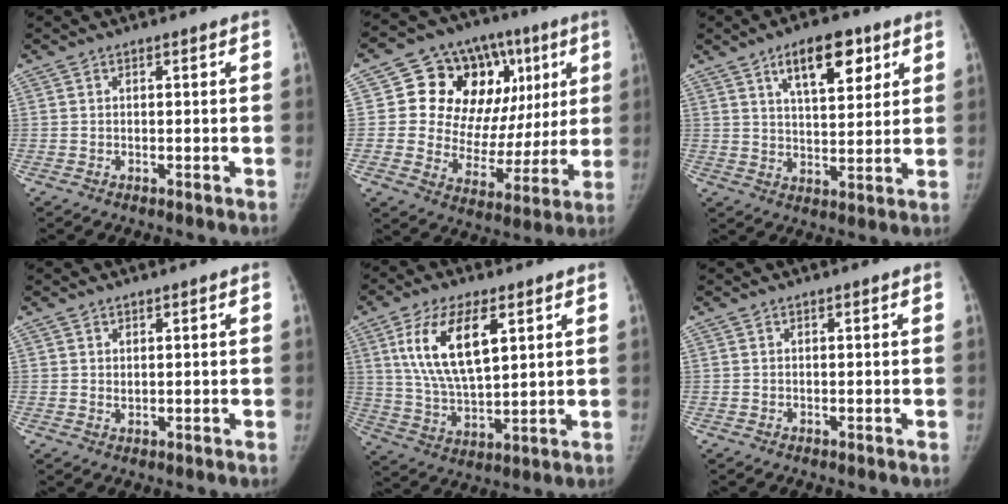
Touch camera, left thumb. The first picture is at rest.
{"total": 21.8, "force": [6.4, 15.9, 13.4], "torque": [-0.119, 0.022, 0.106]}
{"total": 11.2, "force": [5.8, 5.0, 8.2], "torque": [-0.100, -0.026, 0.093]}
{"total": 1.0, "force": [0.5, 0.8, 0.4], "torque": [0.001, -0.004, 0.009]}
{"total": 14.5, "force": [5.5, 6.5, 11.8], "torque": [-0.213, -0.019, 0.111]}
{"total": 0.0}